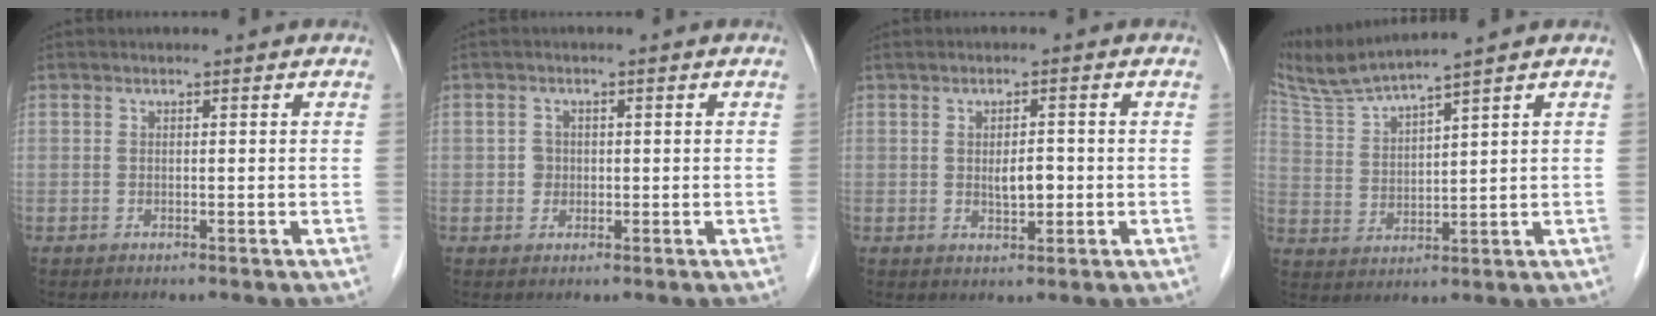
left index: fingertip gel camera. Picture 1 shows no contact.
{"total": 1.8, "force": [-0.1, 1.7, 0.5], "torque": [-0.009, 0.004, -0.001]}
{"total": 3.2, "force": [-0.2, 1.1, 2.9], "torque": [-0.052, -0.001, 0.000]}
{"total": 8.3, "force": [7.2, -1.4, 3.8], "torque": [-0.086, 0.005, 0.146]}